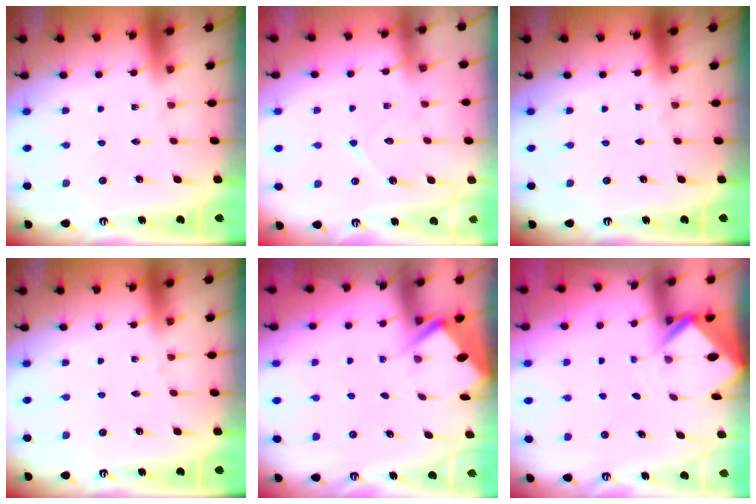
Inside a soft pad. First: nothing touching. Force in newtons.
{"total": 7.2, "press": 7.2, "slide": 0.7}
{"total": 0.0}
{"total": 0.0}
{"total": 3.1, "press": 3.0, "slide": 0.4}
{"total": 2.7, "press": 2.7, "slide": 0.2}